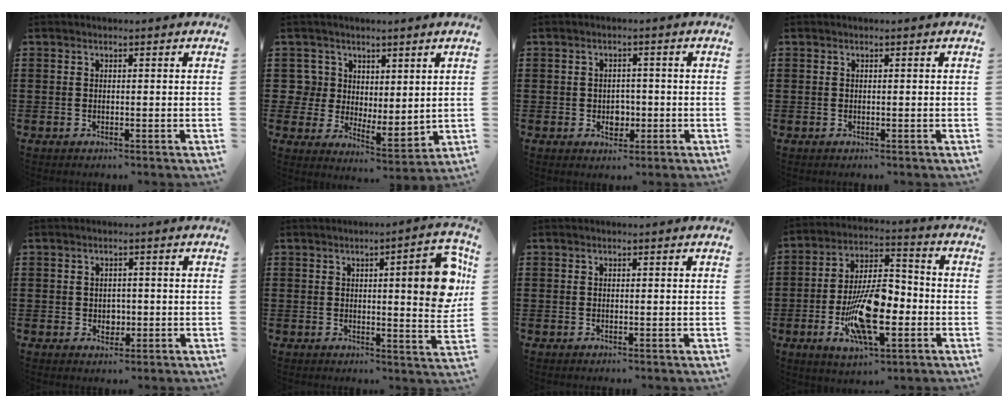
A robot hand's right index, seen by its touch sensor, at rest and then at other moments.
{"total": 5.4, "force": [3.2, 4.4, 0.3], "torque": [-0.038, -0.003, 0.066]}
{"total": 2.6, "force": [-0.6, 2.2, 1.3], "torque": [-0.023, 0.001, -0.017]}
{"total": 0.0}
{"total": 1.9, "force": [-0.2, 1.7, 0.9], "torque": [-0.014, 0.004, -0.009]}
{"total": 9.7, "force": [2.6, 1.8, 9.2], "torque": [-0.127, -0.011, 0.035]}
{"total": 0.0}
{"total": 14.0, "force": [-4.1, 5.7, 12.1], "torque": [-0.229, -0.001, -0.072]}